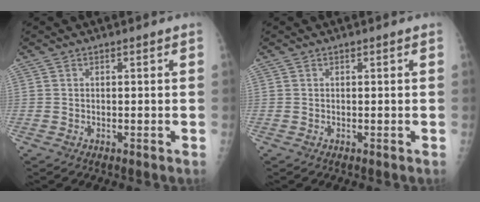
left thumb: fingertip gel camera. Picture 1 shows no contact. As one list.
[{"total": 0.0}]